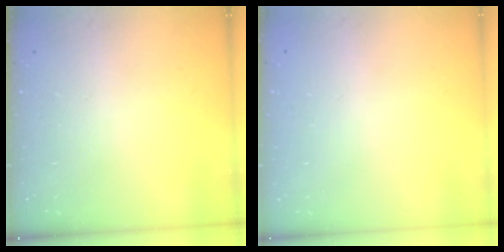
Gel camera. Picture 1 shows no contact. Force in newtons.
{"total": 0.5, "press": 0.5, "slide": 0.1}